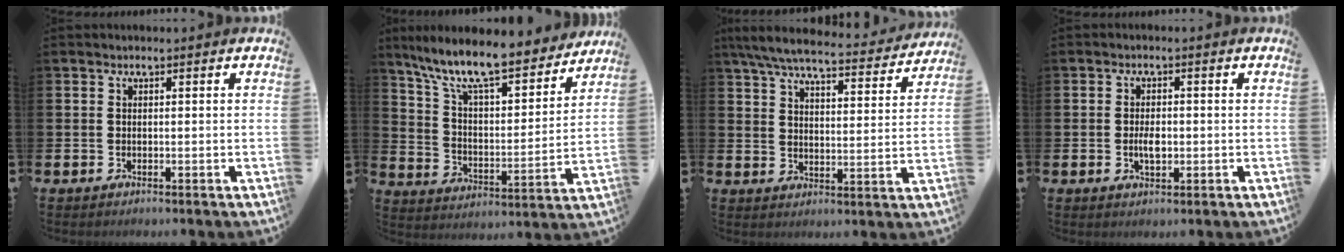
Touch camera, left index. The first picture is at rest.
{"total": 11.6, "force": [10.1, 2.1, 5.2], "torque": [-0.126, -0.072, 0.171]}
{"total": 7.2, "force": [6.5, 1.1, 3.0], "torque": [-0.074, -0.042, 0.109]}
{"total": 2.7, "force": [-0.2, 1.4, 2.3], "torque": [-0.034, 0.000, -0.006]}